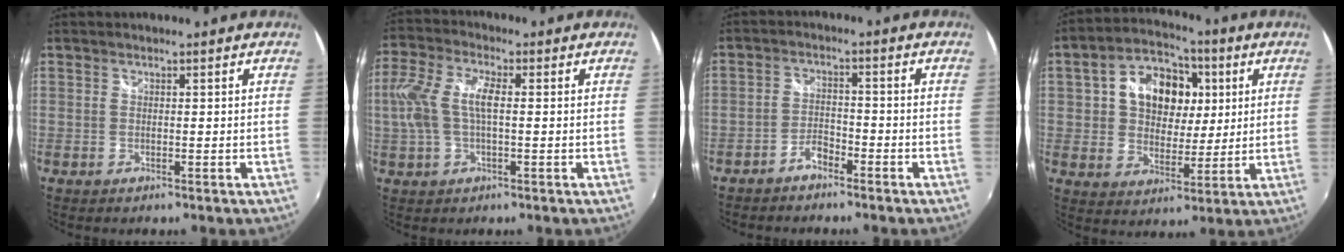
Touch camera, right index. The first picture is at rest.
{"total": 9.2, "force": [0.3, 3.7, 8.4], "torque": [-0.180, 0.010, 0.009]}
{"total": 3.3, "force": [-2.8, 1.2, 1.4], "torque": [-0.037, 0.010, -0.051]}
{"total": 14.8, "force": [3.6, 10.7, 9.5], "torque": [-0.192, 0.038, 0.064]}